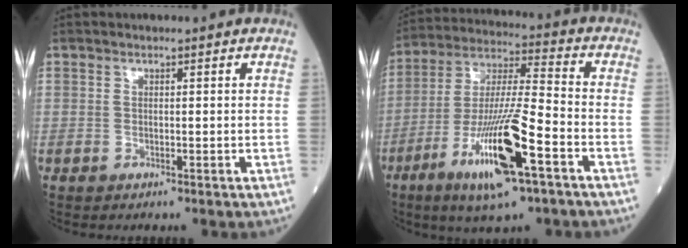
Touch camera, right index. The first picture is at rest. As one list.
[{"total": 16.5, "force": [-7.6, 1.5, 14.6], "torque": [-0.293, -0.022, -0.134]}]